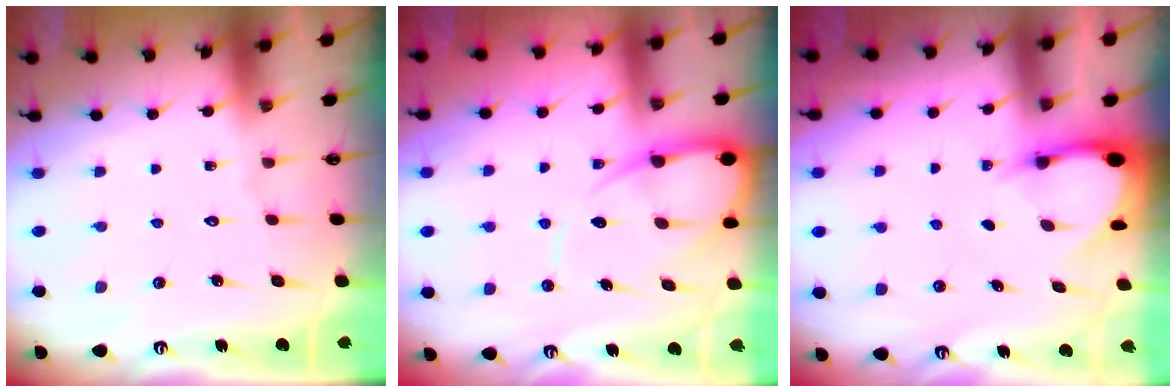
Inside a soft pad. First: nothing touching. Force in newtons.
{"total": 10.4, "press": 10.4, "slide": 1.1}
{"total": 3.8, "press": 3.7, "slide": 0.5}